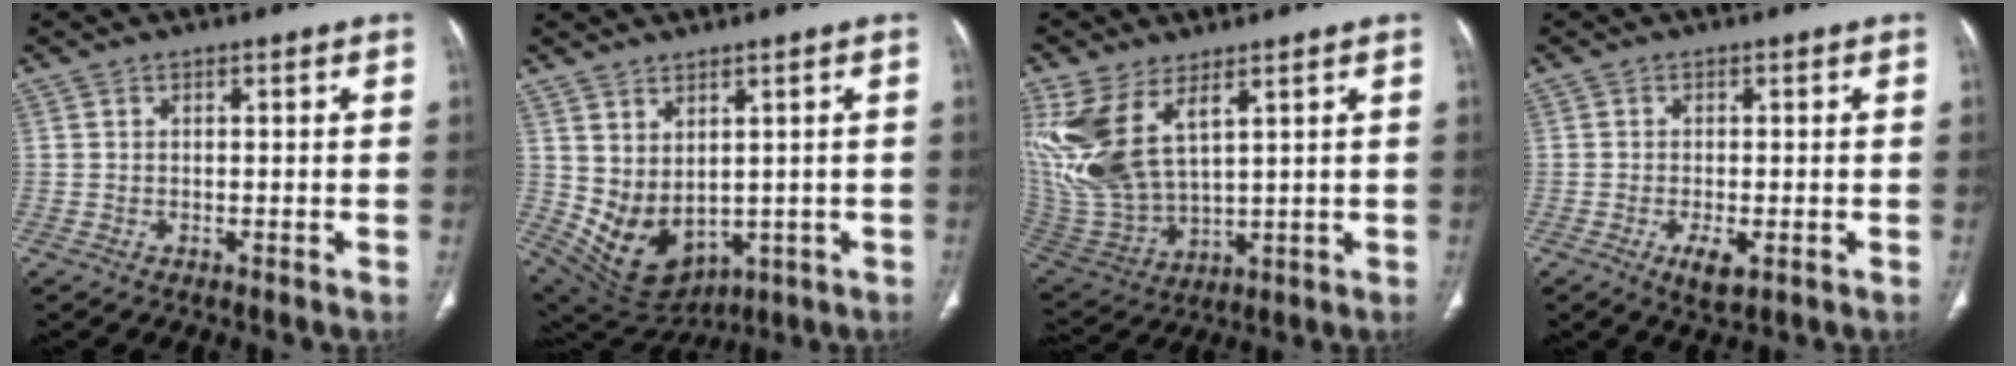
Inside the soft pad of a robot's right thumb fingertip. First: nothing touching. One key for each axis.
{"total": 10.3, "fx": 0.9, "fy": 6.9, "fz": 7.6, "tx": -0.121, "ty": -0.018, "tz": 0.058}
{"total": 16.0, "fx": 6.9, "fy": 7.8, "fz": 12.0, "tx": -0.260, "ty": -0.025, "tz": 0.161}
{"total": 3.9, "fx": -1.5, "fy": 1.5, "fz": 3.2, "tx": -0.056, "ty": -0.007, "tz": -0.022}